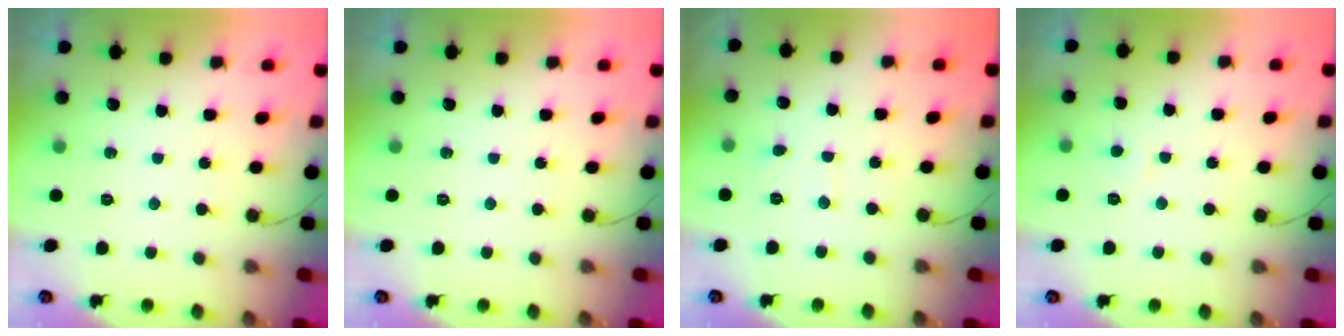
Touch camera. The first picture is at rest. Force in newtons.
{"total": 0.0}
{"total": 1.9, "press": 1.9, "slide": 0.2}
{"total": 2.8, "press": 2.8, "slide": 0.3}